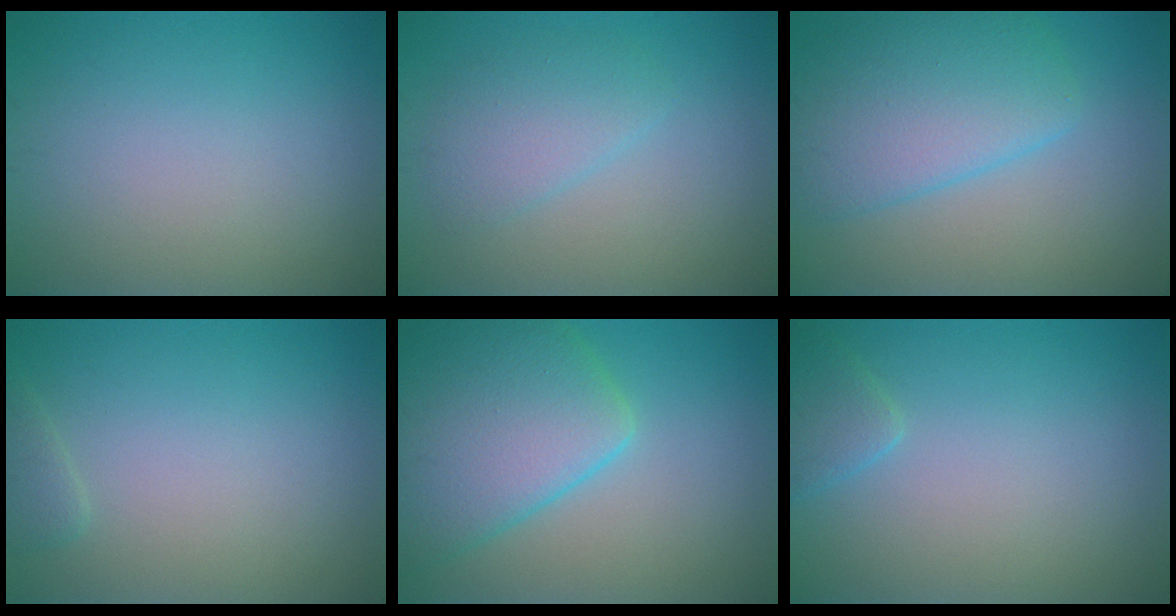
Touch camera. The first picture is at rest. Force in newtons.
{"total": 2.8, "press": 2.7, "slide": 0.2}
{"total": 6.2, "press": 6.2, "slide": 0.2}
{"total": 1.2, "press": 1.2, "slide": 0.1}
{"total": 9.3, "press": 9.3, "slide": 0.4}
{"total": 1.7, "press": 1.7, "slide": 0.2}